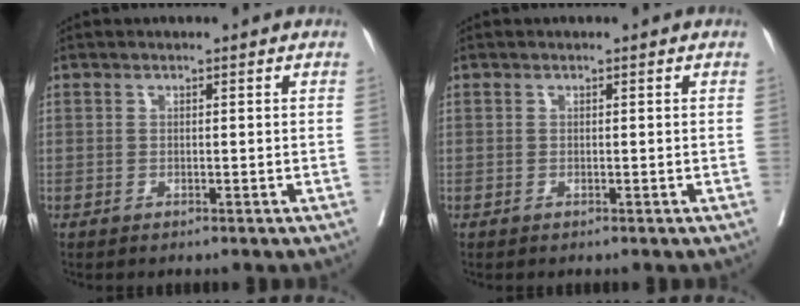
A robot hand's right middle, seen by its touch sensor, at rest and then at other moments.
{"total": 0.0}